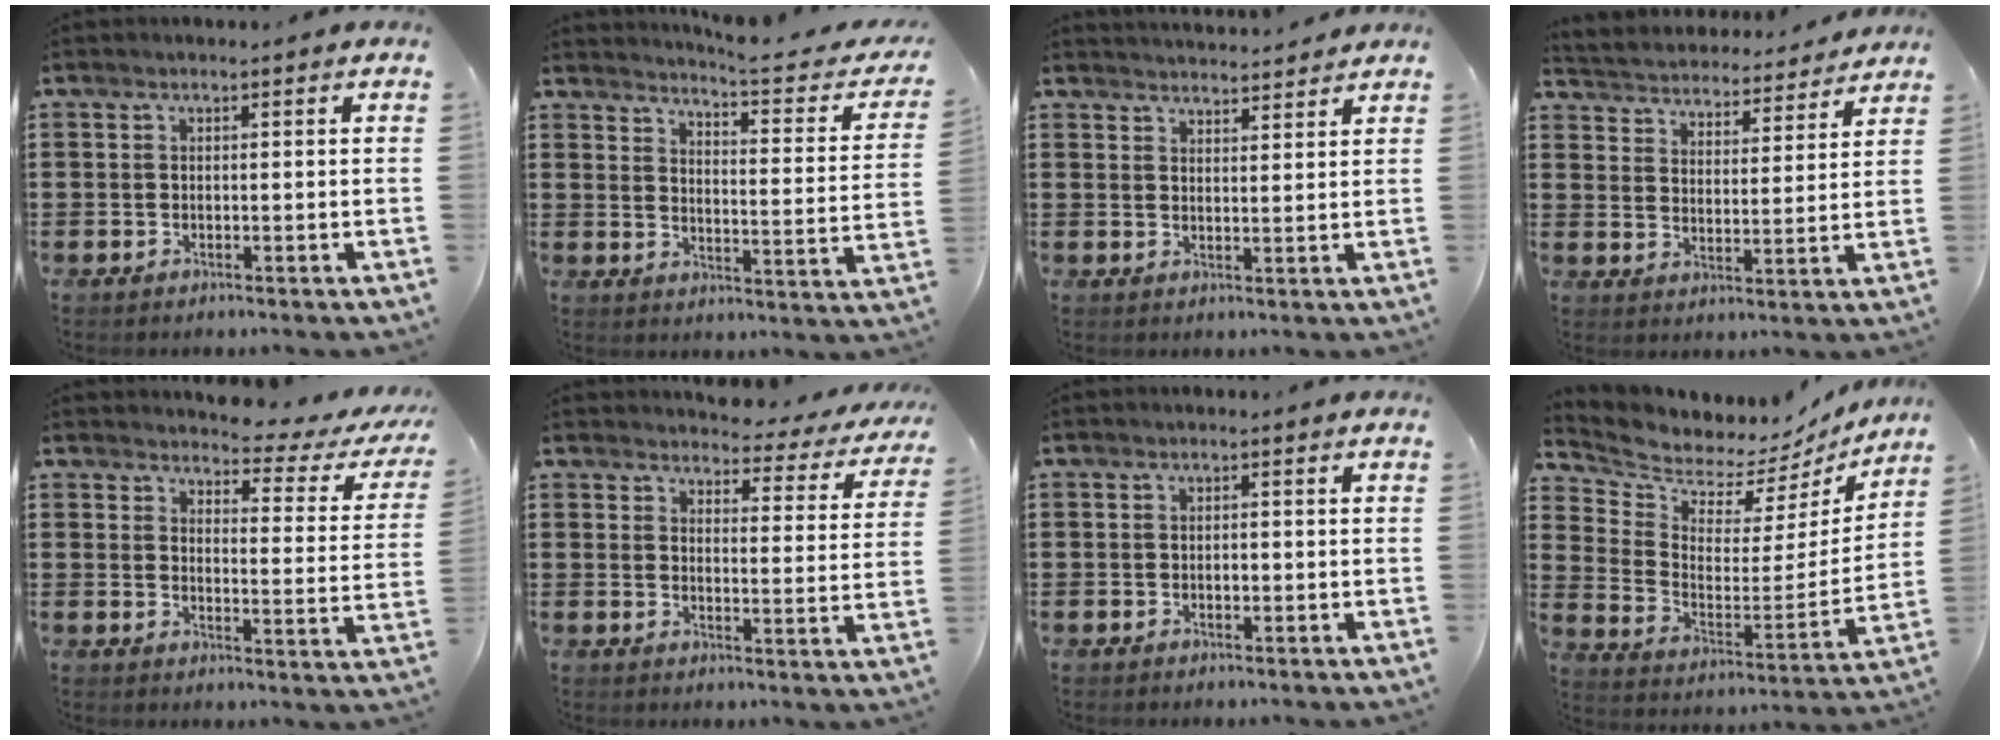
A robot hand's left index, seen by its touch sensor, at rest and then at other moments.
{"total": 4.5, "force": [4.1, -0.4, 1.8], "torque": [-0.043, -0.037, 0.059]}
{"total": 2.9, "force": [2.9, 0.0, -0.1], "torque": [-0.006, -0.013, 0.055]}
{"total": 4.0, "force": [4.0, 0.1, -0.4], "torque": [-0.019, -0.035, 0.064]}
{"total": 3.2, "force": [2.9, 0.5, 1.2], "torque": [-0.030, -0.028, 0.041]}
{"total": 3.2, "force": [3.0, 0.5, 0.6], "torque": [-0.024, -0.026, 0.046]}
{"total": 0.9, "force": [-0.1, 0.5, 0.8], "torque": [-0.017, 0.002, -0.002]}
{"total": 5.5, "force": [5.3, 1.2, -0.5], "torque": [-0.032, -0.057, 0.088]}